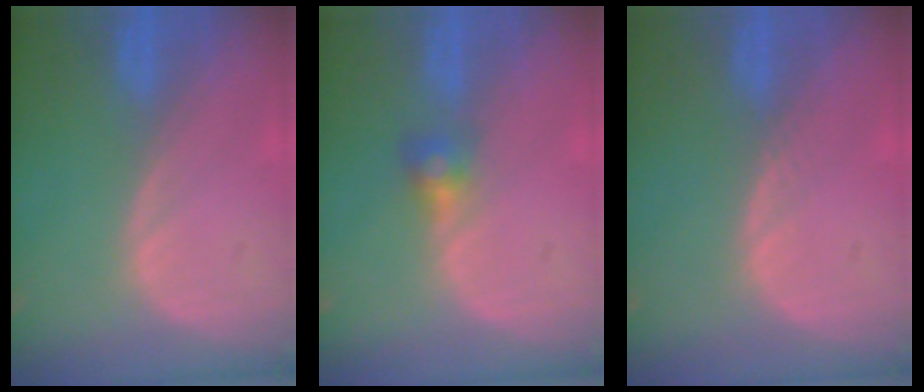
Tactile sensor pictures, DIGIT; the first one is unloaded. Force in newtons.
{"total": 2.6, "press": 2.5, "slide": 0.7}
{"total": 0.7, "press": 0.6, "slide": 0.3}